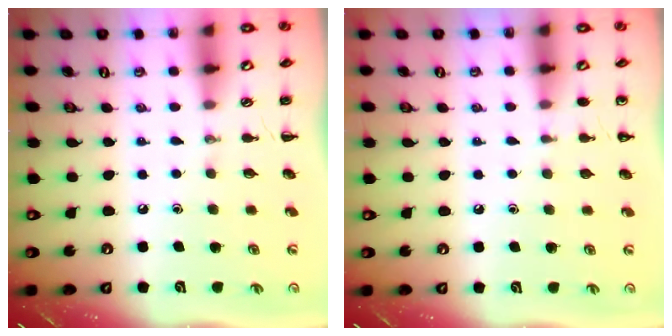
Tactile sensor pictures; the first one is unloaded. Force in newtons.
{"total": 4.2, "press": 4.0, "slide": 1.2}